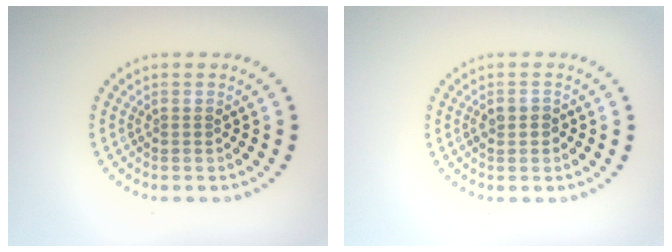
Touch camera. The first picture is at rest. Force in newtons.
{"total": 1.4, "press": 1.4, "slide": 0.3}